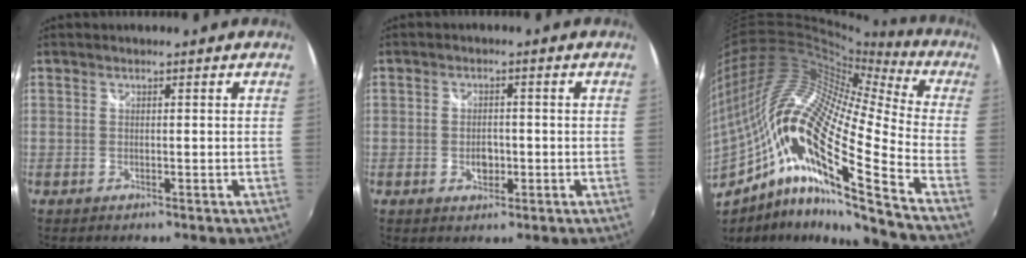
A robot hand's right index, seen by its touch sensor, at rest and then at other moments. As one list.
[{"total": 3.0, "force": [-0.8, 2.1, 2.0], "torque": [-0.032, 0.001, -0.012]}, {"total": 25.8, "force": [-8.5, 4.8, 23.9], "torque": [-0.398, -0.060, -0.170]}]